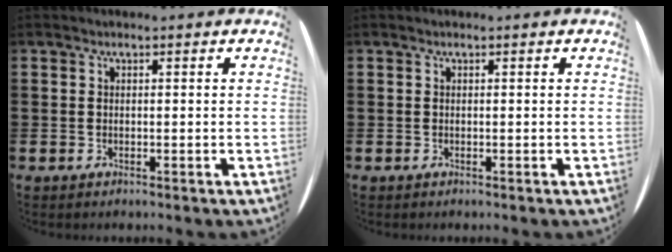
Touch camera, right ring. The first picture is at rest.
{"total": 0.0}